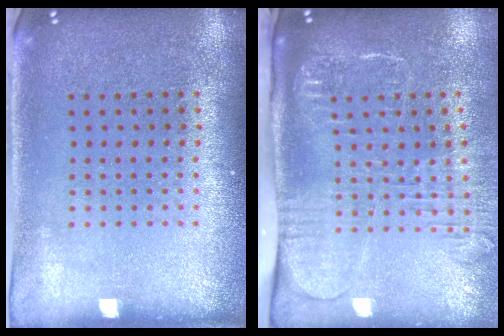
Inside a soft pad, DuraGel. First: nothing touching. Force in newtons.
{"total": 2.7, "press": 2.1, "slide": 1.7}